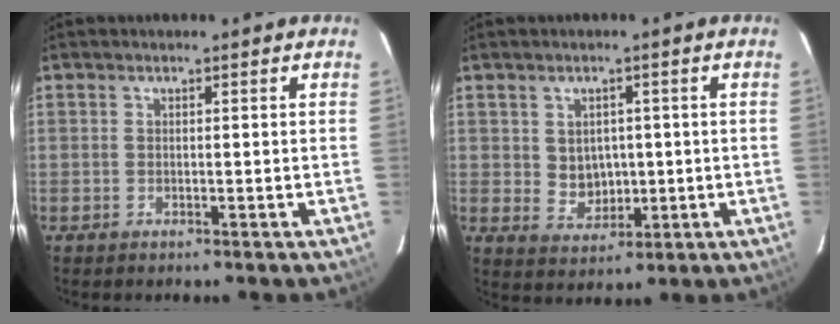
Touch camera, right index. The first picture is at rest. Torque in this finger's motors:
{"motor_torque": [0.33, 0.31, 0.04, 0.03]}